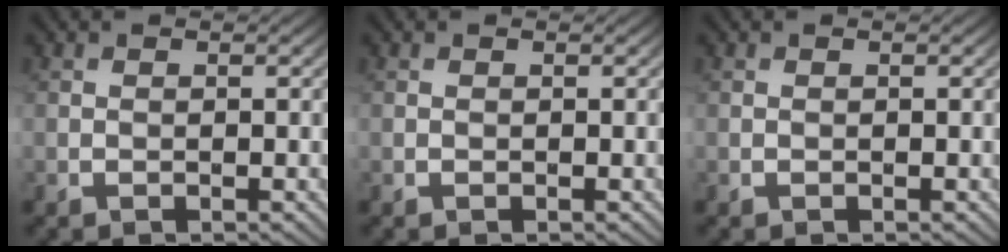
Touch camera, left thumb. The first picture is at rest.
{"total": 0.0}
{"total": 0.0}